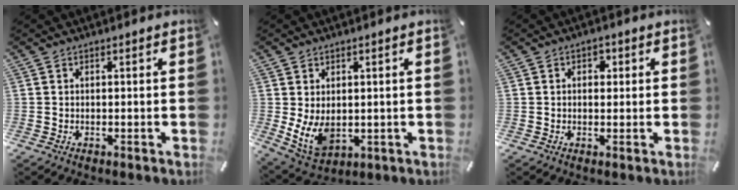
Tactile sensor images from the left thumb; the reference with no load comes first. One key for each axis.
{"total": 7.6, "fx": 0.5, "fy": 5.5, "fz": 5.2, "tx": -0.107, "ty": -0.011, "tz": 0.011}
{"total": 2.2, "fx": 0.4, "fy": 1.7, "fz": 1.2, "tx": -0.011, "ty": 0.002, "tz": 0.000}